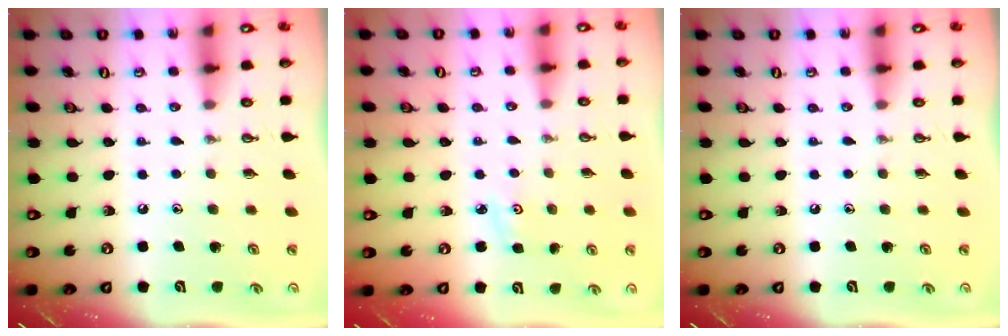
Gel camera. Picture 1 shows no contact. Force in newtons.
{"total": 2.7, "press": 2.6, "slide": 0.4}
{"total": 0.0}